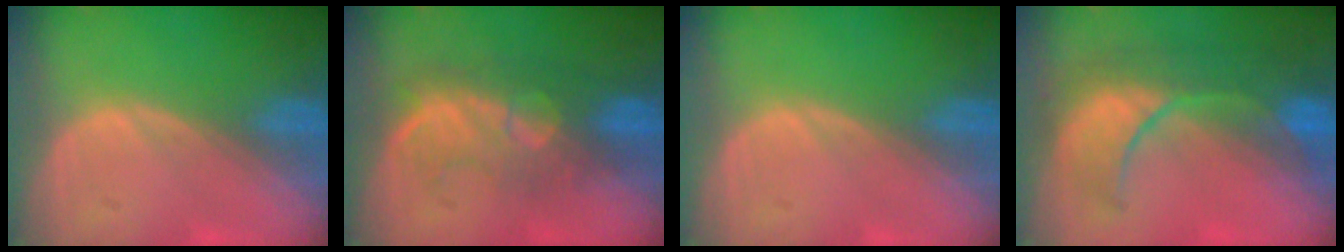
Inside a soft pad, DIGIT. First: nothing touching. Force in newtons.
{"total": 8.4, "press": 8.0, "slide": 2.5}
{"total": 0.0}
{"total": 10.0, "press": 9.1, "slide": 4.2}